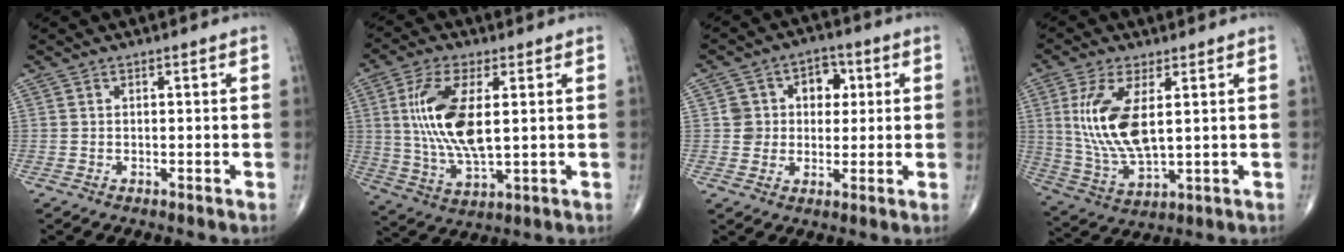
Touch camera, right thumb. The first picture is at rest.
{"total": 14.1, "force": [2.3, 5.7, 12.7], "torque": [-0.265, -0.015, 0.051]}
{"total": 8.1, "force": [1.6, 7.1, 3.5], "torque": [-0.002, 0.011, 0.022]}
{"total": 13.2, "force": [2.7, 5.5, 11.6], "torque": [-0.250, -0.017, 0.065]}